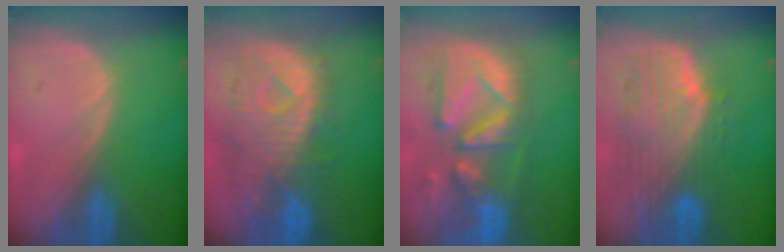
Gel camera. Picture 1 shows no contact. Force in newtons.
{"total": 10.8, "press": 9.6, "slide": 5.0}
{"total": 12.9, "press": 11.2, "slide": 6.3}
{"total": 9.9, "press": 8.8, "slide": 4.5}